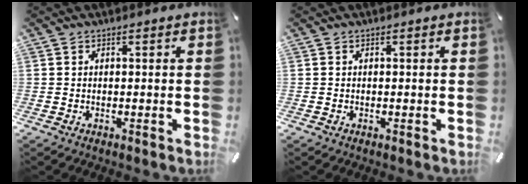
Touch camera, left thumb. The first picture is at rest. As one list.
[{"total": 0.0}]